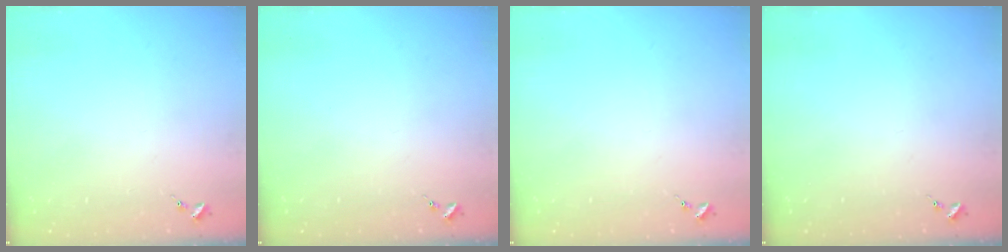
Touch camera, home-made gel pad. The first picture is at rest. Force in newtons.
{"total": 0.0}
{"total": 0.0}
{"total": 0.0}